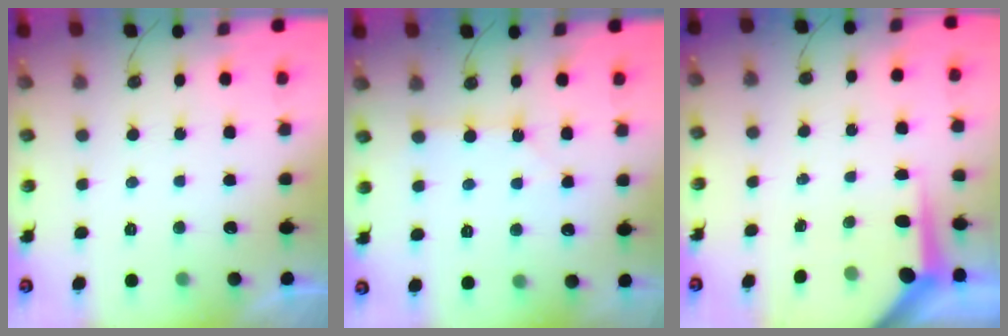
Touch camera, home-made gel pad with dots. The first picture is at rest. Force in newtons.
{"total": 1.8, "press": 1.8, "slide": 0.3}
{"total": 5.8, "press": 5.8, "slide": 0.4}